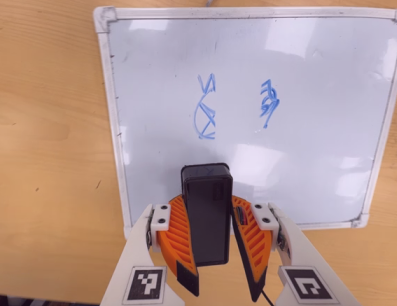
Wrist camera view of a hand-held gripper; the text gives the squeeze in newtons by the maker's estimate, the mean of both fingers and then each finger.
{"total": 10.1, "left": 9.8, "right": 10.4}